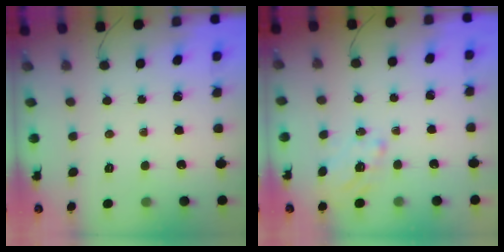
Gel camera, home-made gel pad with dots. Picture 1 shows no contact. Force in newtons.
{"total": 1.4, "press": 1.2, "slide": 0.8}